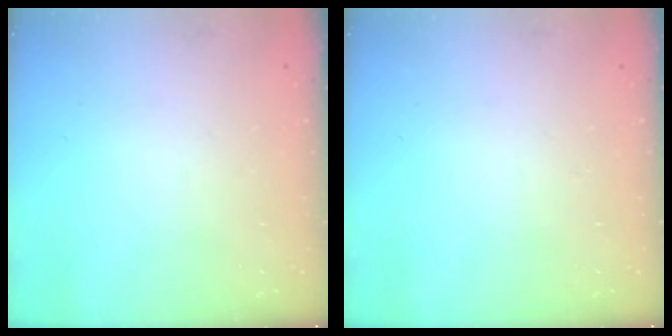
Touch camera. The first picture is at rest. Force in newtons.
{"total": 0.0}